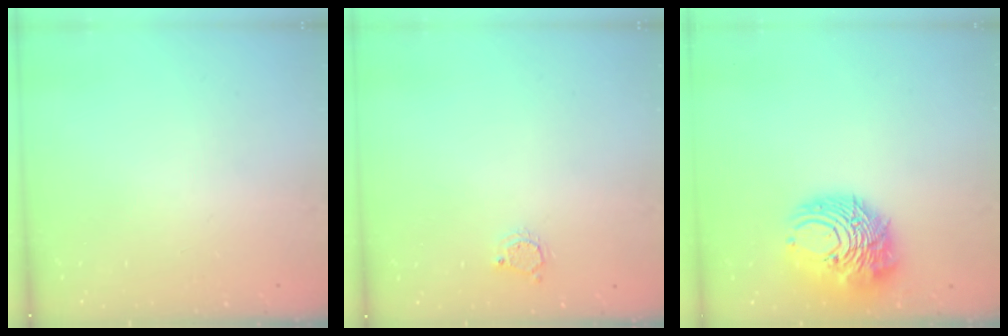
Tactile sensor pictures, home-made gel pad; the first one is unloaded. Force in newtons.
{"total": 4.4, "press": 4.4, "slide": 0.5}
{"total": 13.2, "press": 13.1, "slide": 1.6}